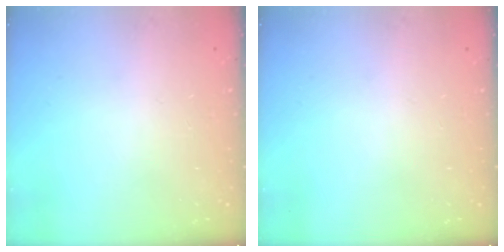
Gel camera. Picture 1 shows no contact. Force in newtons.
{"total": 0.0}